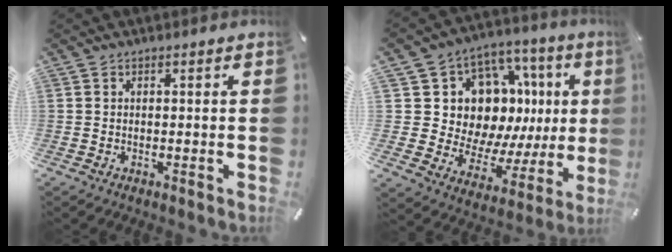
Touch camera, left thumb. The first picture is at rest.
{"total": 16.1, "force": [5.8, 12.8, 7.9], "torque": [-0.111, -0.068, 0.126]}